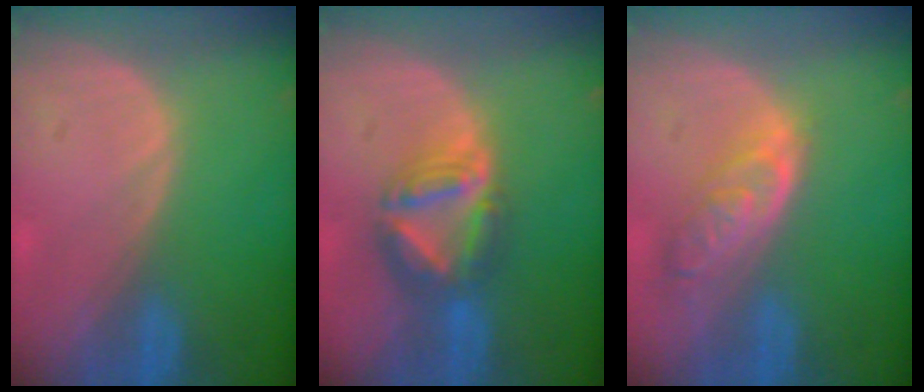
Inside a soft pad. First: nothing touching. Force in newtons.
{"total": 7.7, "press": 6.7, "slide": 3.9}
{"total": 6.4, "press": 5.8, "slide": 2.8}